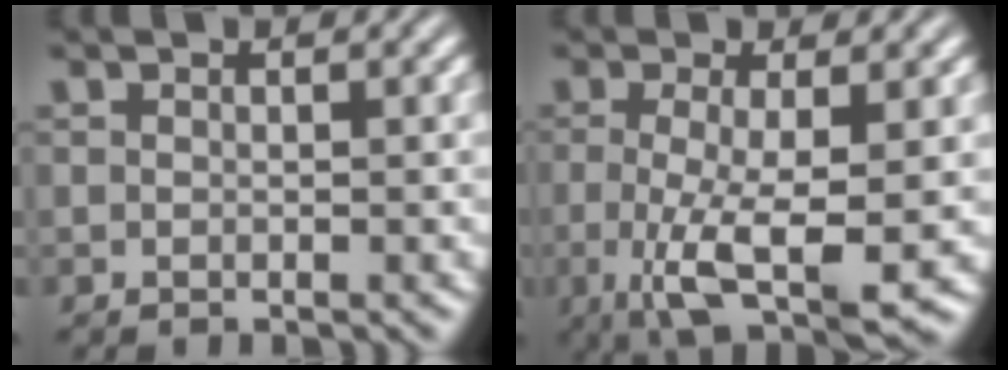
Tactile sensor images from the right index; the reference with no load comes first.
{"total": 7.7, "force": [-2.2, 2.7, 6.9], "torque": [-0.135, -0.048, -0.012]}